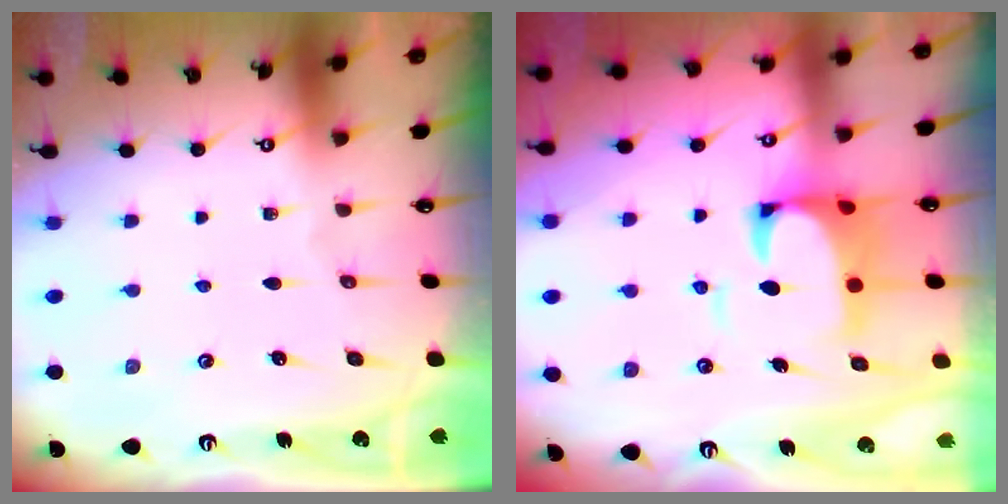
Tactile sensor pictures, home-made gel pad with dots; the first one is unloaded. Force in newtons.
{"total": 4.6, "press": 4.4, "slide": 1.2}